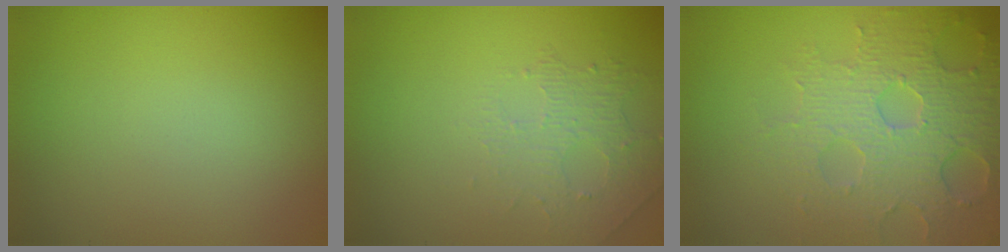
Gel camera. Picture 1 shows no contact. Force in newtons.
{"total": 1.5, "press": 1.0, "slide": 1.1}
{"total": 5.3, "press": 4.7, "slide": 2.5}